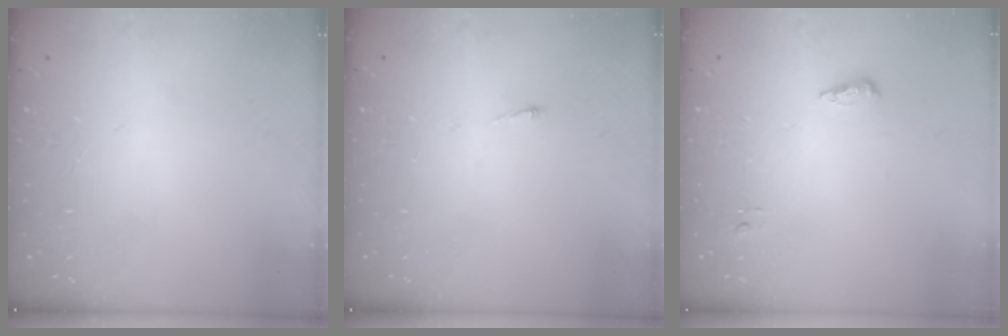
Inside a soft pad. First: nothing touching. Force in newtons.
{"total": 2.7, "press": 2.7, "slide": 0.4}
{"total": 5.6, "press": 5.4, "slide": 1.2}